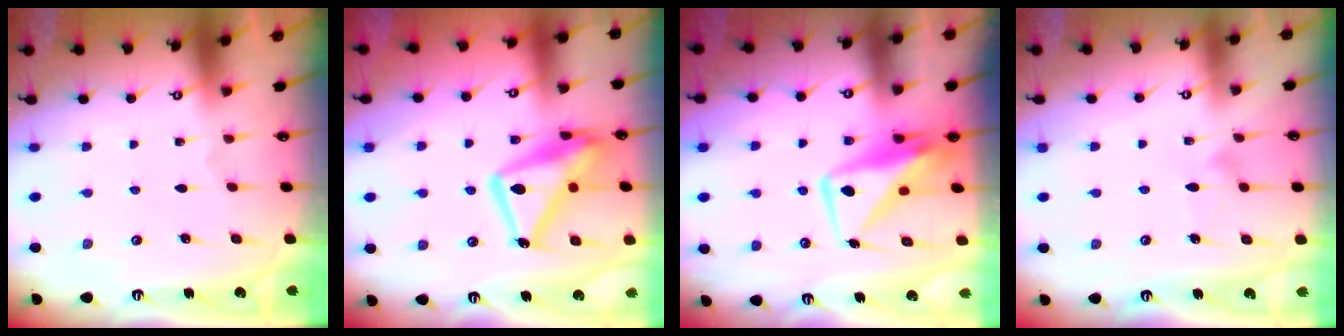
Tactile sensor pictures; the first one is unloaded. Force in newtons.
{"total": 16.1, "press": 16.0, "slide": 1.5}
{"total": 11.0, "press": 11.0, "slide": 0.8}
{"total": 8.8, "press": 8.8, "slide": 0.4}